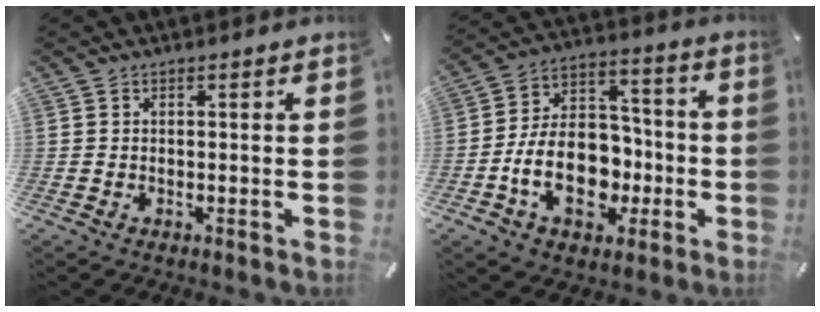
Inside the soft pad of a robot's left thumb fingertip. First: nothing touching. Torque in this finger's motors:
{"motor_torque": [-0.18, 1.52, 1.11, 0.97, 0.18]}